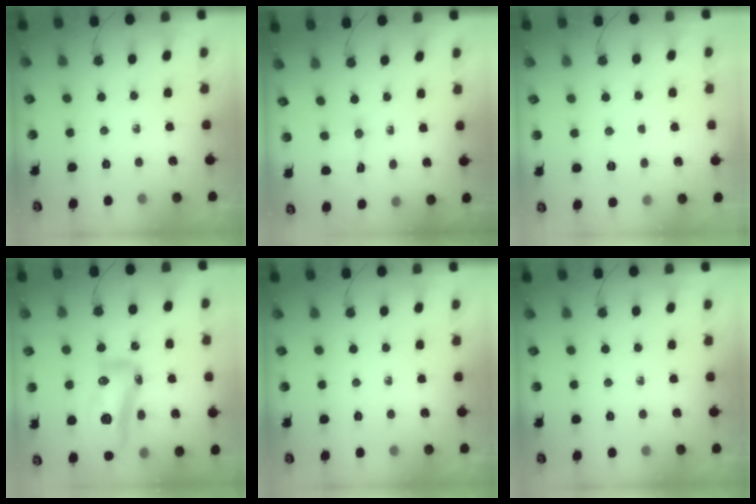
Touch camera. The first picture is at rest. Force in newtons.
{"total": 1.5, "press": 1.3, "slide": 0.7}
{"total": 5.4, "press": 5.2, "slide": 1.2}
{"total": 16.5, "press": 16.4, "slide": 1.7}
{"total": 0.0}
{"total": 0.0}